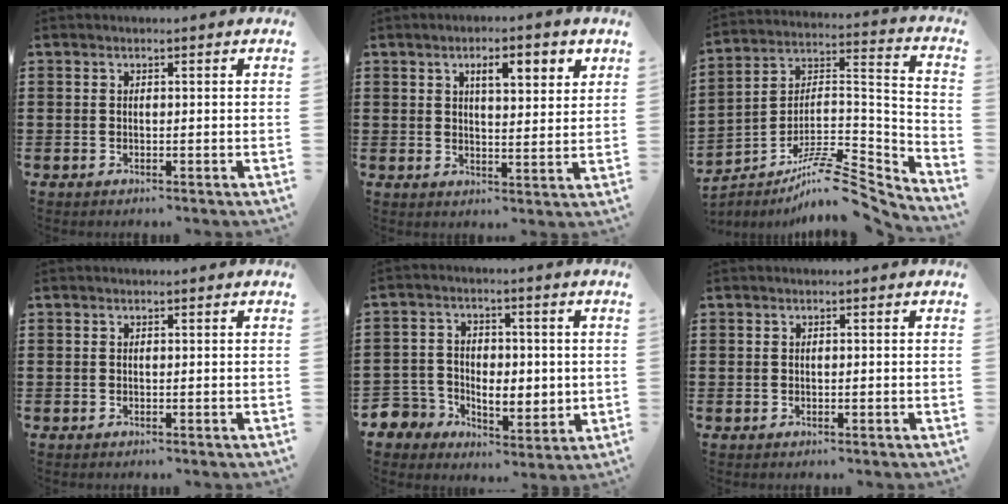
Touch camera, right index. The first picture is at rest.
{"total": 5.1, "force": [2.4, 1.6, 4.2], "torque": [-0.066, -0.003, 0.032]}
{"total": 9.9, "force": [-8.0, 2.5, 5.3], "torque": [-0.094, 0.004, -0.156]}
{"total": 0.0}
{"total": 6.0, "force": [-0.2, 5.8, 1.6], "torque": [-0.064, -0.002, 0.000]}
{"total": 0.0}